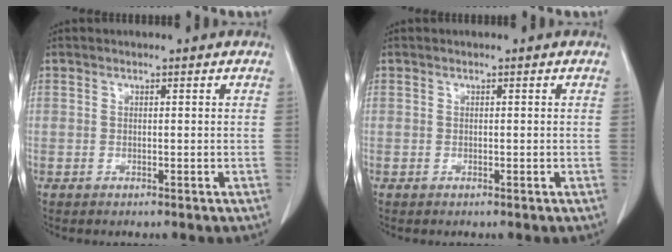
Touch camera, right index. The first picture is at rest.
{"total": 0.0}